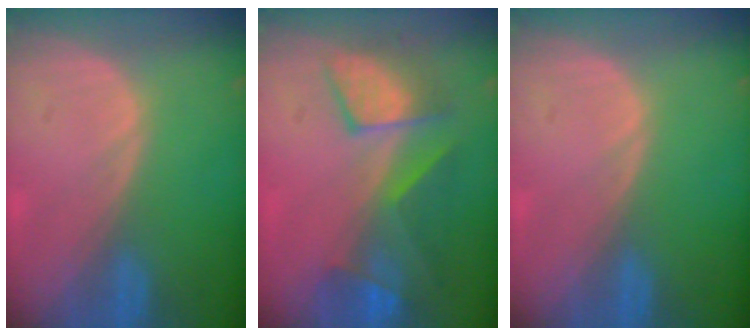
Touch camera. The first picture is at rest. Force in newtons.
{"total": 8.3, "press": 7.9, "slide": 2.5}
{"total": 0.0}